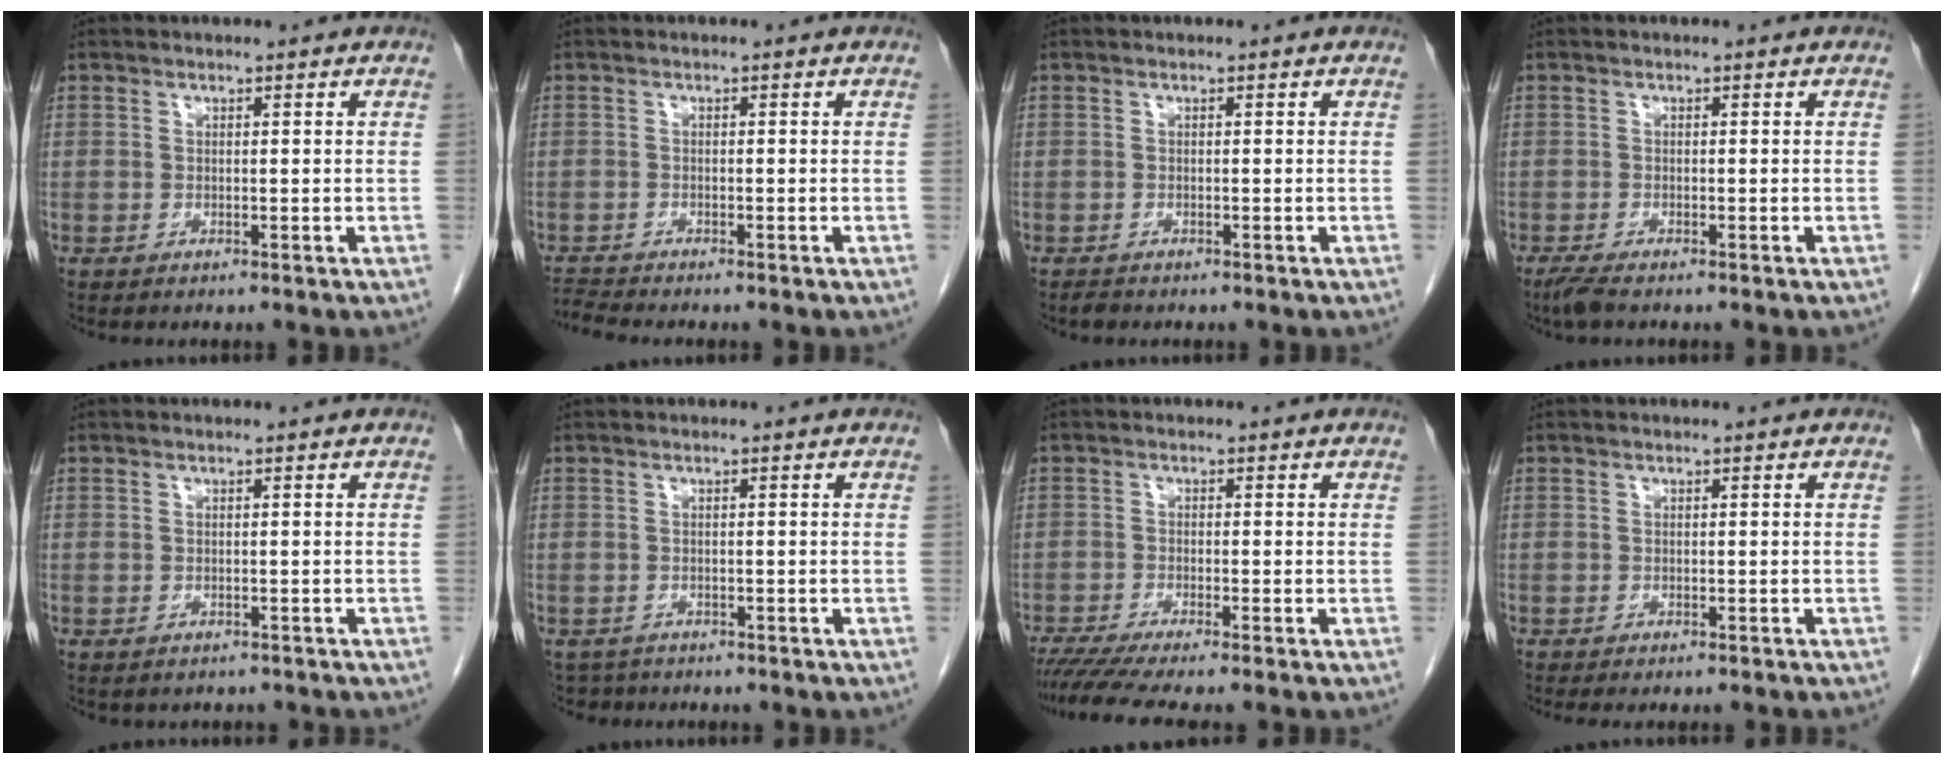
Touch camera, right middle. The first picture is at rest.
{"total": 2.2, "force": [-1.9, -0.9, -0.2], "torque": [-0.004, -0.016, -0.039]}
{"total": 0.7, "force": [-0.6, 0.2, 0.2], "torque": [-0.012, -0.002, -0.012]}
{"total": 2.2, "force": [-1.7, 0.3, 1.3], "torque": [-0.036, -0.009, -0.034]}
{"total": 1.8, "force": [-1.5, 1.0, 0.3], "torque": [-0.009, 0.000, -0.017]}
{"total": 2.7, "force": [-2.2, 1.5, -0.2], "torque": [0.000, 0.000, -0.036]}
{"total": 6.7, "force": [-5.6, -0.6, 3.5], "torque": [-0.052, -0.016, -0.093]}
{"total": 3.8, "force": [-3.4, 0.6, 1.7], "torque": [-0.017, -0.005, -0.044]}